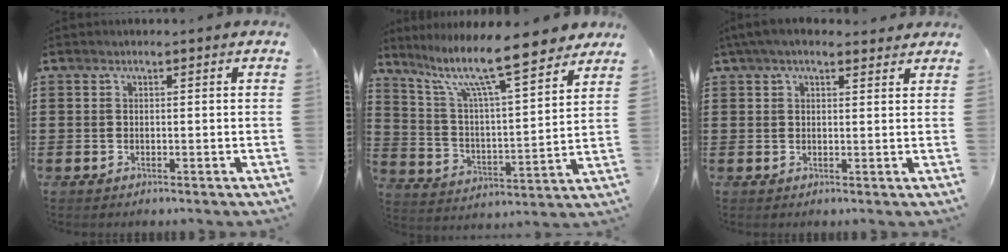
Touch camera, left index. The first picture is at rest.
{"total": 12.5, "force": [9.9, 1.8, 7.4], "torque": [-0.160, -0.057, 0.166]}
{"total": 3.7, "force": [2.9, 1.1, 2.1], "torque": [-0.049, 0.003, 0.053]}